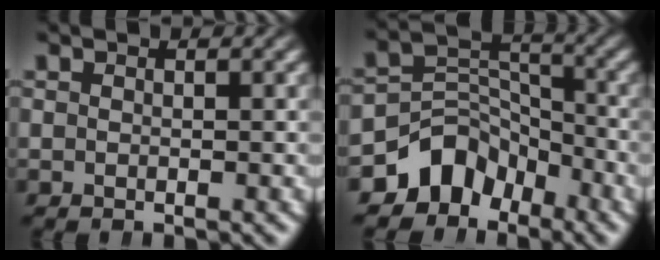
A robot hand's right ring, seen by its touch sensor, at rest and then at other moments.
{"total": 8.5, "force": [-3.8, 6.6, 3.7], "torque": [-0.059, -0.016, -0.070]}